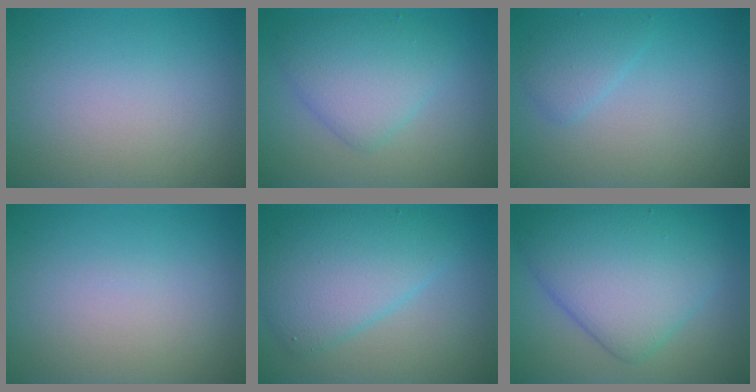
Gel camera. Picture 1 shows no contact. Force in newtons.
{"total": 4.5, "press": 4.5, "slide": 0.0}
{"total": 1.8, "press": 1.8, "slide": 0.1}
{"total": 0.0}
{"total": 6.2, "press": 6.2, "slide": 0.1}
{"total": 8.4, "press": 8.4, "slide": 0.3}